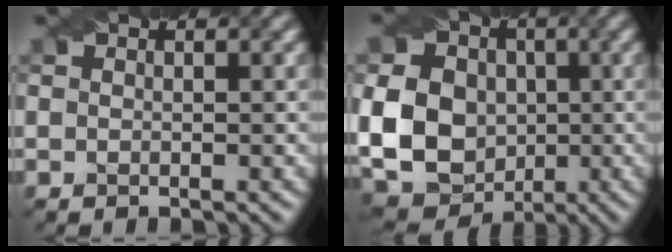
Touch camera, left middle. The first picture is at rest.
{"total": 14.5, "force": [-0.5, 12.2, 7.7], "torque": [-0.151, 0.005, -0.031]}